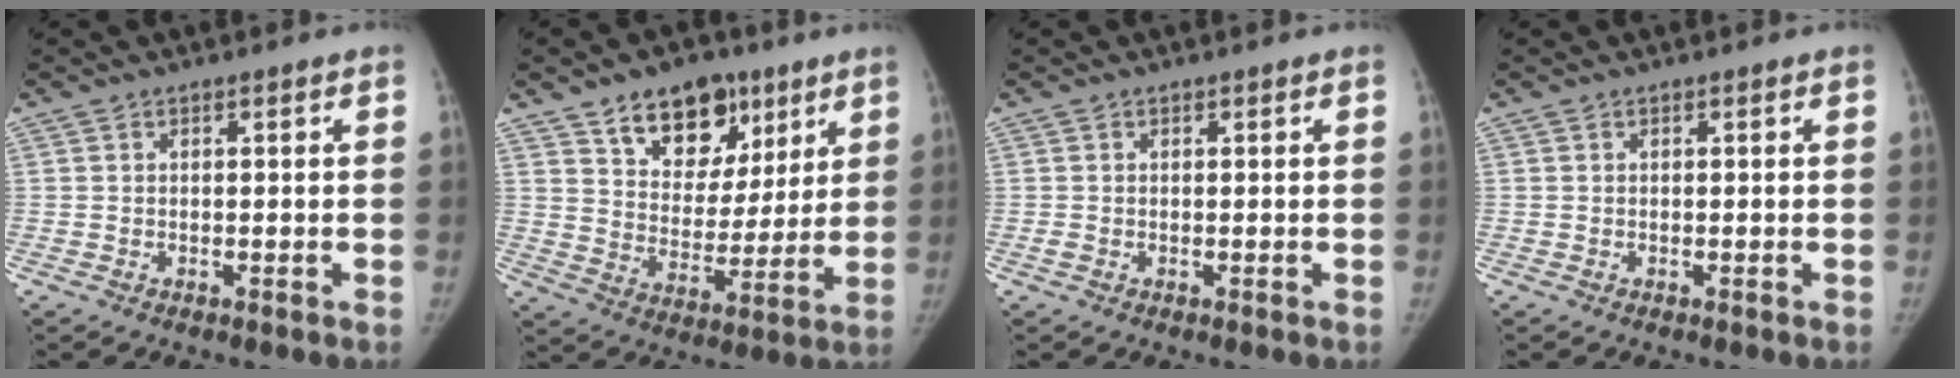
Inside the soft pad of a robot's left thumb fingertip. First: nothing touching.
{"total": 15.2, "force": [9.1, 9.8, 7.3], "torque": [-0.063, -0.043, 0.150]}
{"total": 0.7, "force": [-0.1, 0.6, 0.3], "torque": [-0.006, -0.001, -0.002]}
{"total": 0.0}